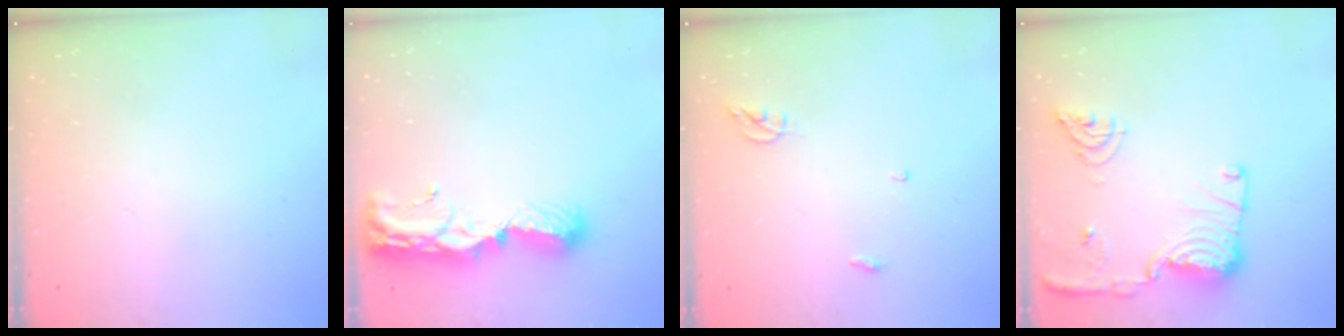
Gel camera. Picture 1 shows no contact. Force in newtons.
{"total": 10.1, "press": 10.0, "slide": 0.8}
{"total": 3.8, "press": 3.8, "slide": 0.4}
{"total": 15.2, "press": 14.8, "slide": 3.3}